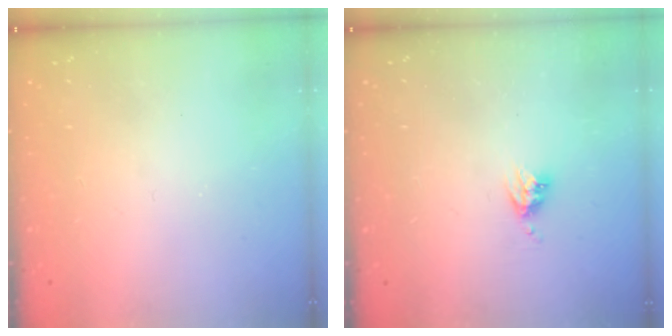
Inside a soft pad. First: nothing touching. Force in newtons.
{"total": 5.2, "press": 5.2, "slide": 0.6}